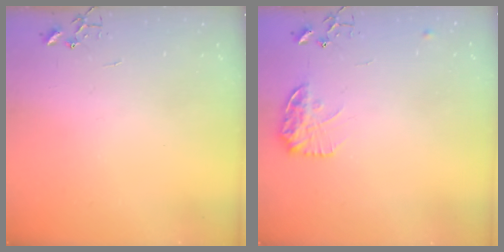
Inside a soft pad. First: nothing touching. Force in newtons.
{"total": 12.3, "press": 12.3, "slide": 0.5}